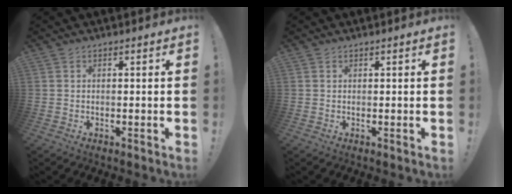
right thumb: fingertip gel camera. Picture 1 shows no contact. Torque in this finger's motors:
{"motor_torque": [0.06, 0.05, -0.02, 0.02, -0.05]}